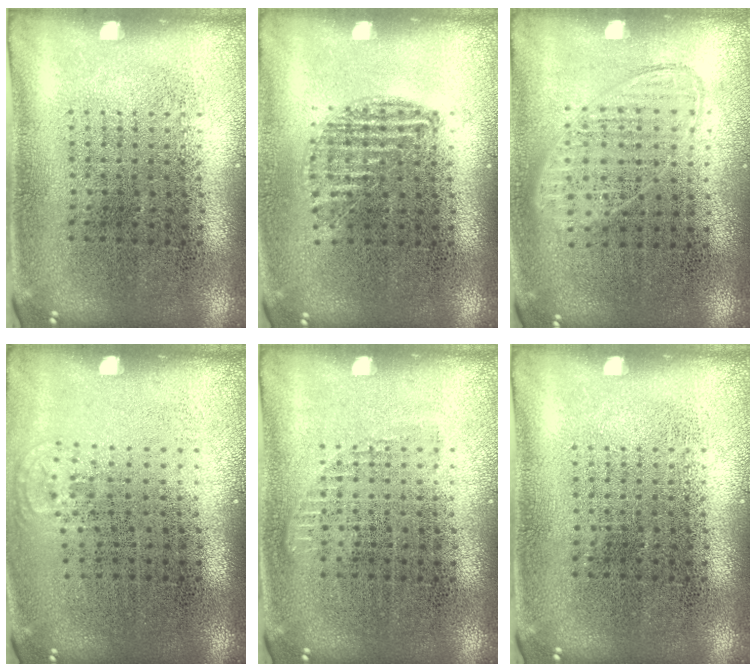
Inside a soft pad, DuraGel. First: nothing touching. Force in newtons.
{"total": 0.9, "press": 0.8, "slide": 0.3}
{"total": 0.9, "press": 0.8, "slide": 0.3}
{"total": 0.6, "press": 0.5, "slide": 0.3}
{"total": 0.5, "press": 0.5, "slide": 0.2}
{"total": 0.0}